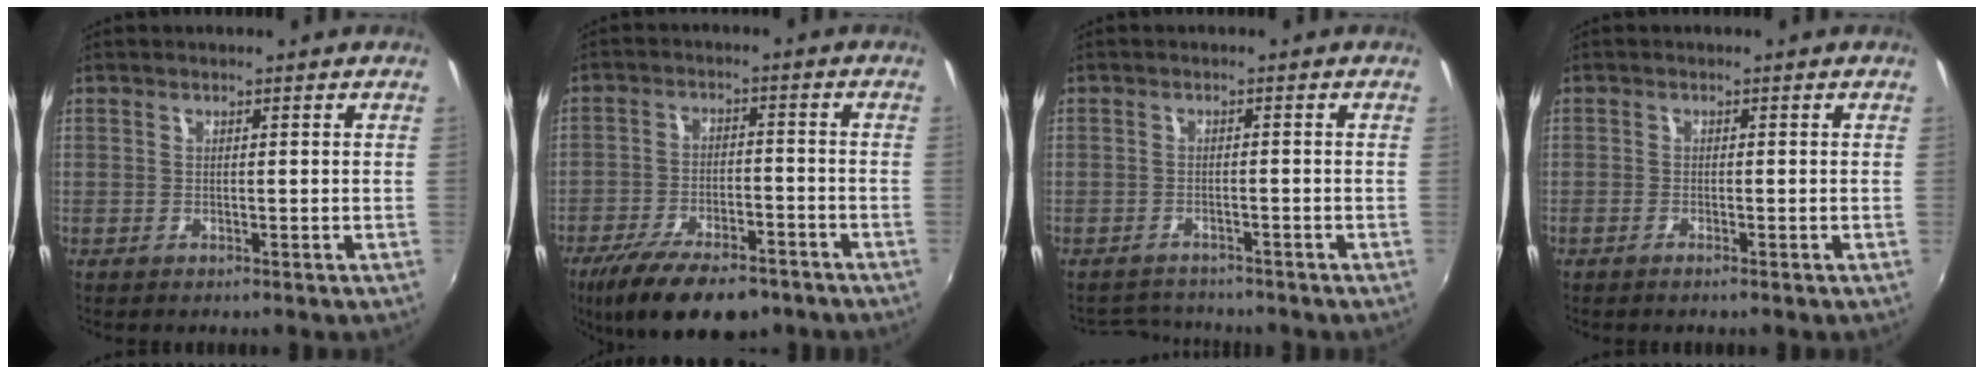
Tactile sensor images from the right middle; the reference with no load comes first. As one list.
[{"total": 16.1, "force": [-11.7, 6.1, 9.3], "torque": [-0.189, -0.035, -0.185]}, {"total": 4.7, "force": [-4.5, 1.2, 0.3], "torque": [-0.021, 0.002, -0.073]}, {"total": 1.0, "force": [-0.8, 0.0, 0.5], "torque": [-0.012, -0.003, -0.017]}]